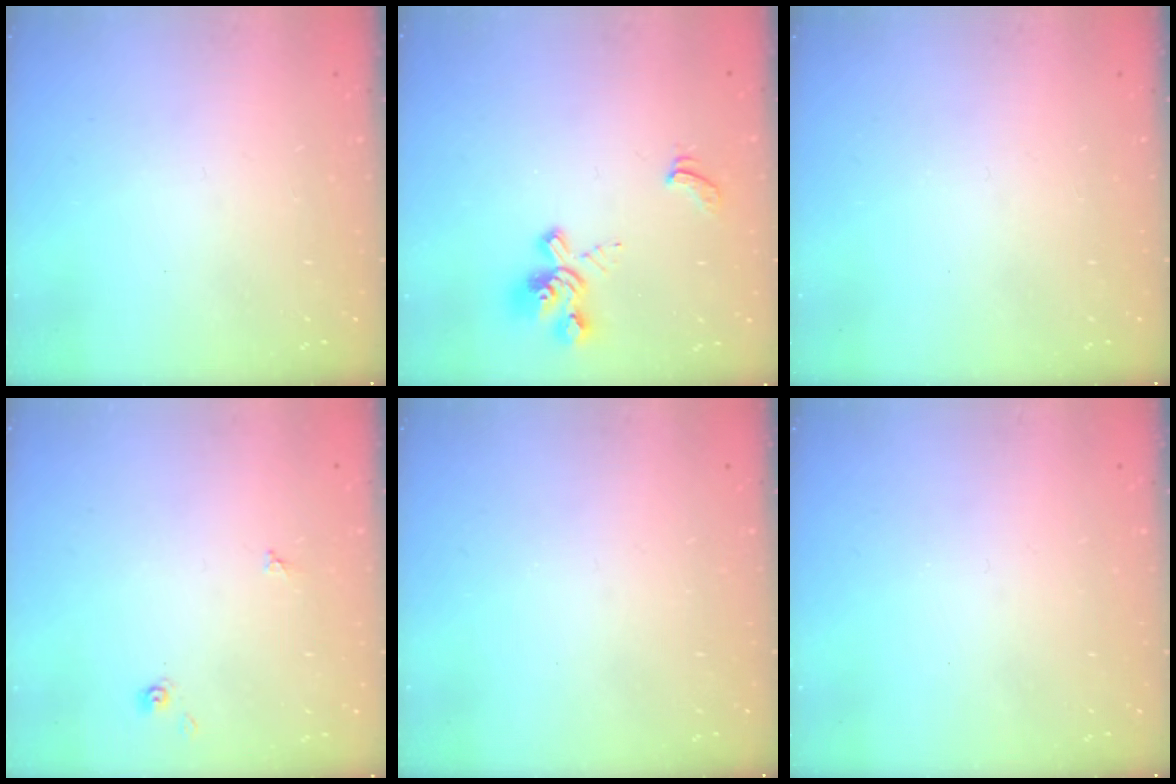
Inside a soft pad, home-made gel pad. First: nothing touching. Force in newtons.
{"total": 2.4, "press": 1.9, "slide": 1.5}
{"total": 0.0}
{"total": 2.2, "press": 2.1, "slide": 0.3}
{"total": 0.0}
{"total": 0.0}